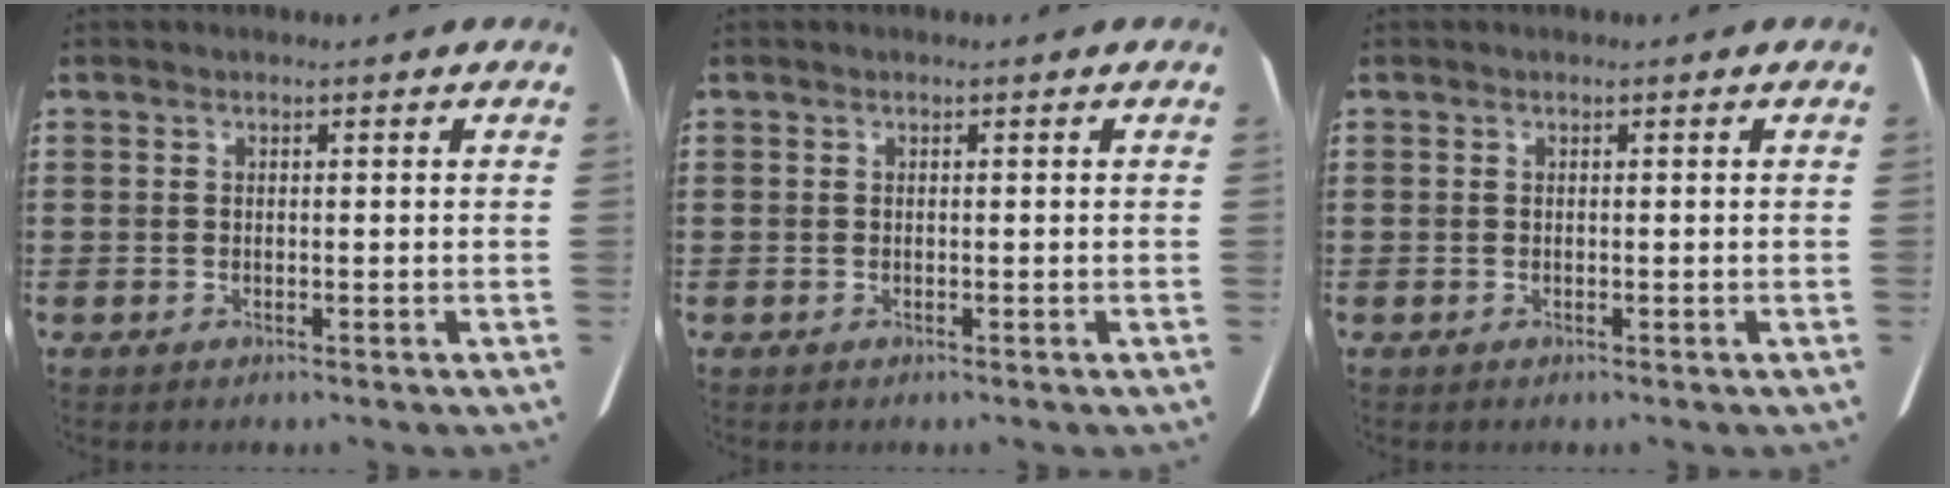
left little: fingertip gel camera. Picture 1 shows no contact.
{"total": 0.0}
{"total": 0.0}